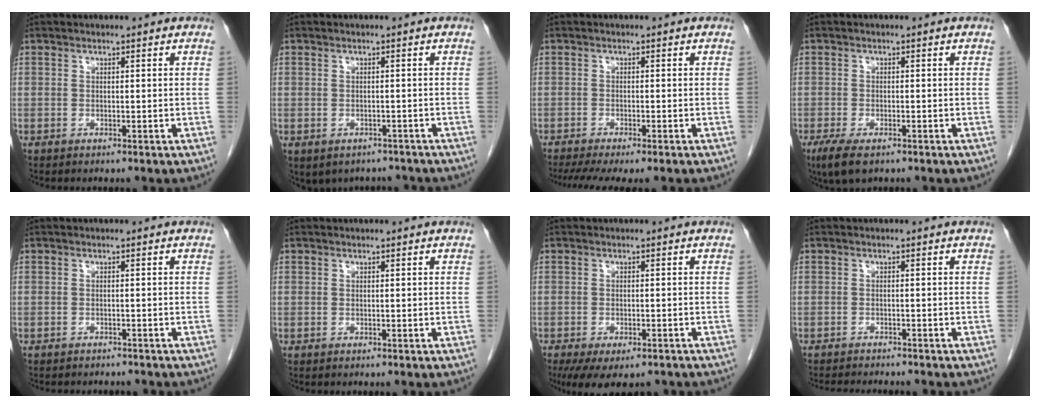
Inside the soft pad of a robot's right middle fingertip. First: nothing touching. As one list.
[{"total": 6.4, "force": [-5.1, 3.7, 1.2], "torque": [-0.012, 0.011, -0.059]}, {"total": 7.8, "force": [-6.2, 1.0, 4.6], "torque": [-0.067, -0.012, -0.096]}, {"total": 4.7, "force": [-3.1, 1.6, 3.3], "torque": [-0.070, -0.012, -0.050]}, {"total": 4.8, "force": [-4.4, 1.4, 1.2], "torque": [-0.015, -0.002, -0.053]}, {"total": 0.0}, {"total": 9.7, "force": [-7.0, 4.0, 5.4], "torque": [-0.092, -0.011, -0.097]}, {"total": 6.5, "force": [-6.1, 0.8, 2.2], "torque": [-0.028, -0.009, -0.088]}]